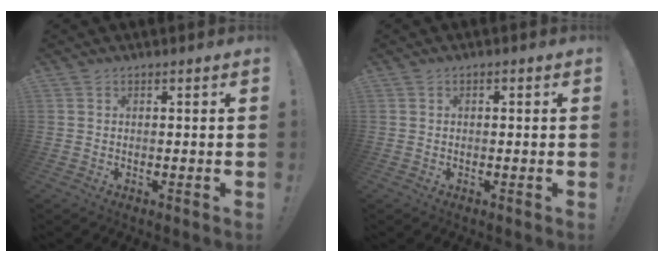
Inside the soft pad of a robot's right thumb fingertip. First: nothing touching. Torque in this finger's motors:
{"motor_torque": [0.30, 0.23, 0.11, -0.11, 0.12]}